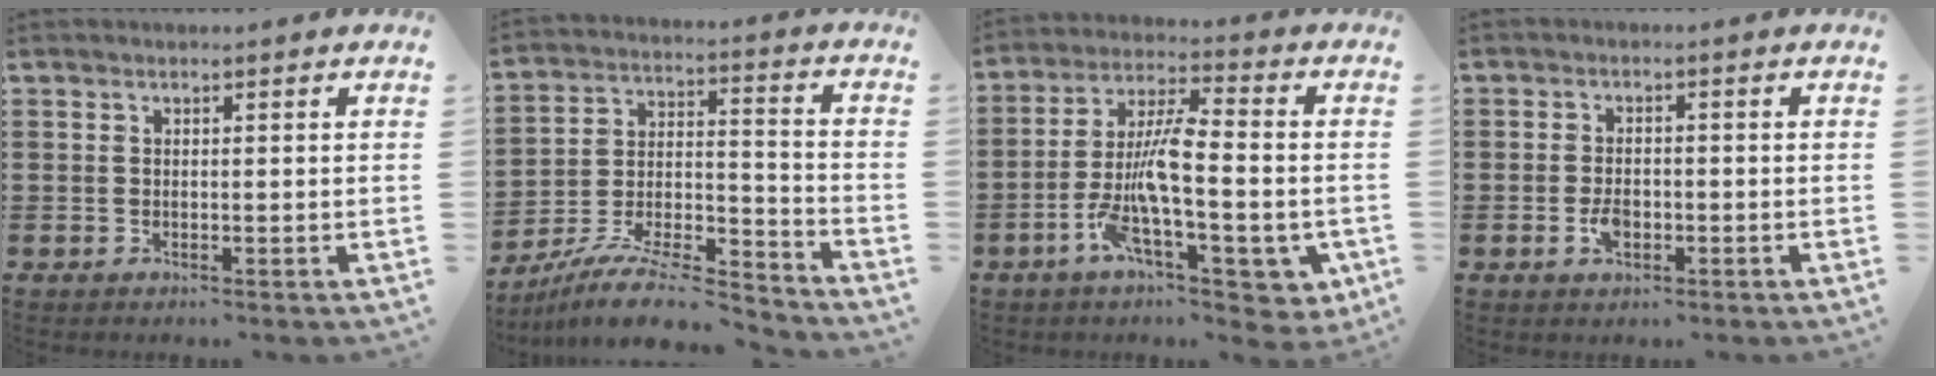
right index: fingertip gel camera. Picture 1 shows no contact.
{"total": 11.5, "force": [-10.2, 2.0, 5.1], "torque": [-0.081, 0.029, -0.195]}
{"total": 13.5, "force": [-4.6, 4.4, 11.9], "torque": [-0.237, -0.003, -0.086]}
{"total": 2.8, "force": [-1.0, 1.5, 2.1], "torque": [-0.045, -0.001, -0.021]}